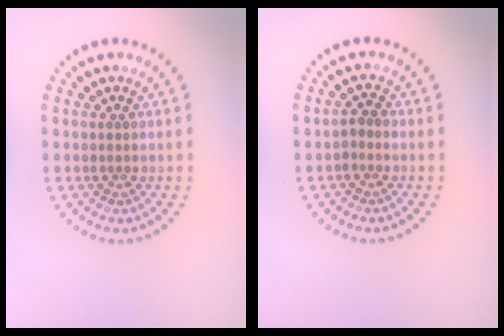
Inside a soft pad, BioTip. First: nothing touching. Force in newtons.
{"total": 1.1, "press": 1.0, "slide": 0.6}